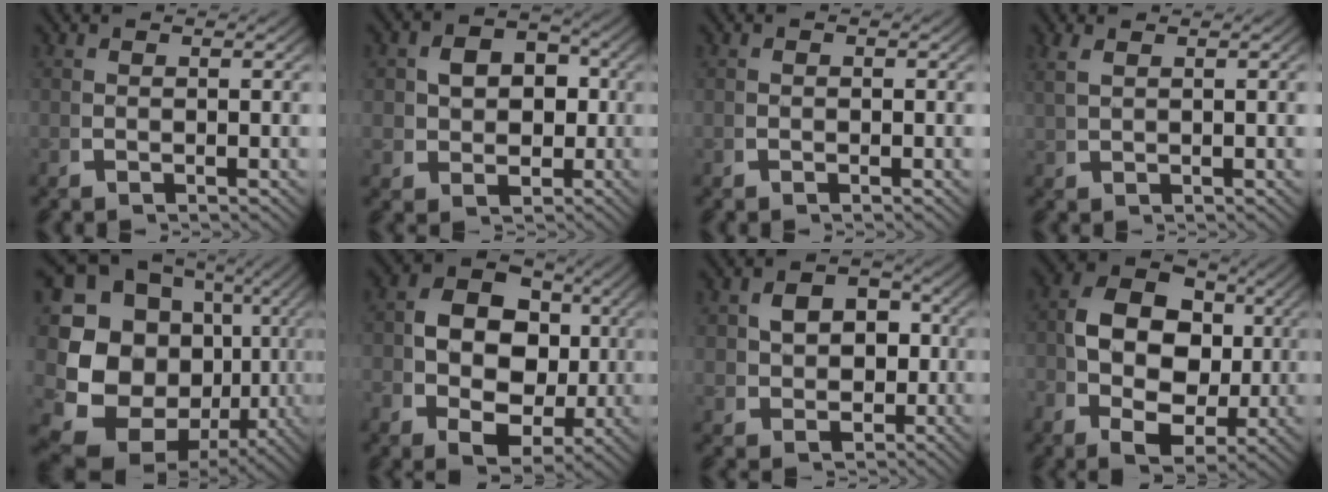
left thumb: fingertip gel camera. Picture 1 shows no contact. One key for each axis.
{"total": 5.7, "fx": 0.4, "fy": 4.6, "fz": 3.4, "tx": -0.065, "ty": -0.024, "tz": 0.023}
{"total": 0.0}
{"total": 1.5, "fx": 1.1, "fy": 0.2, "fz": 1.0, "tx": -0.021, "ty": 0.006, "tz": 0.029}
{"total": 19.3, "fx": -0.4, "fy": 14.7, "fz": 12.5, "tx": -0.272, "ty": -0.046, "tz": 0.006}
{"total": 10.5, "fx": 0.2, "fy": 7.9, "fz": 7.0, "tx": -0.132, "ty": -0.031, "tz": 0.008}
{"total": 5.3, "fx": 0.6, "fy": 4.2, "fz": 3.2, "tx": -0.057, "ty": -0.020, "tz": 0.026}
{"total": 10.6, "fx": 0.3, "fy": 7.7, "fz": 7.3, "tx": -0.140, "ty": -0.030, "tz": 0.008}